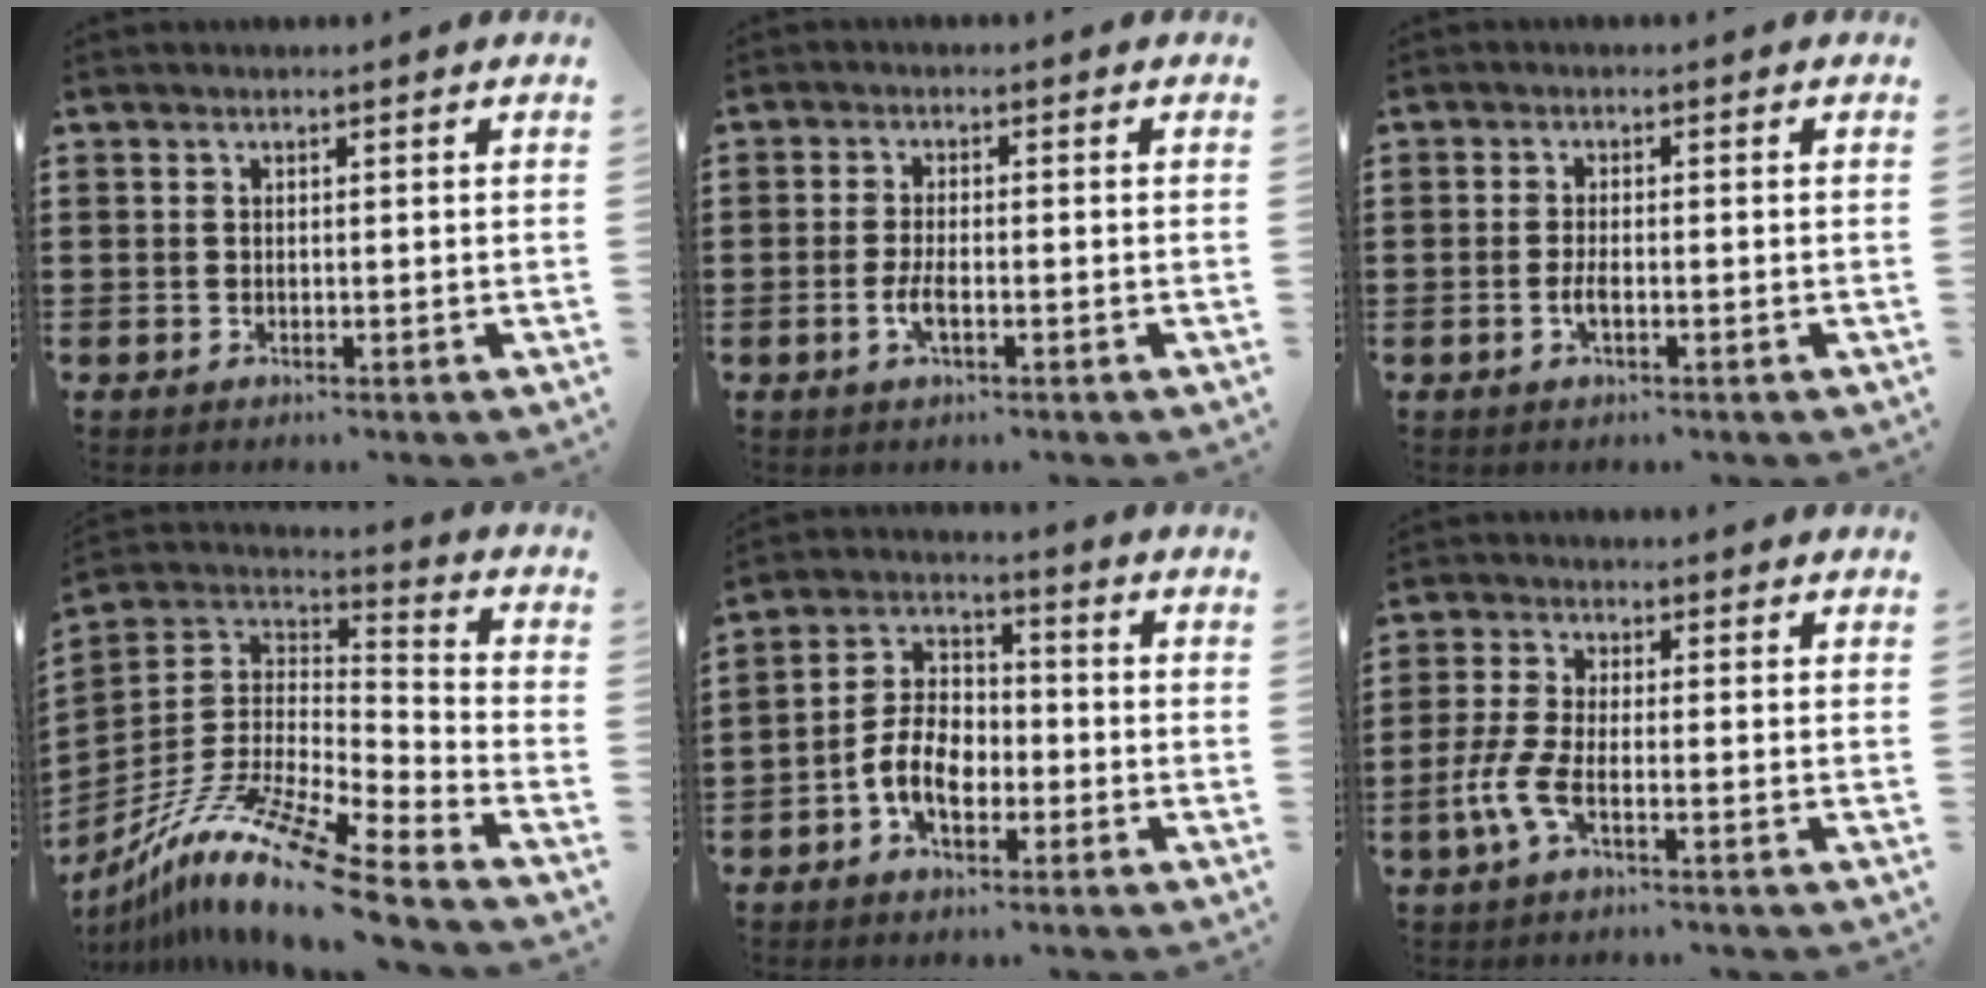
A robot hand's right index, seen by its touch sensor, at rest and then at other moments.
{"total": 2.9, "force": [-1.0, 0.8, 2.6], "torque": [-0.060, -0.005, -0.022]}
{"total": 2.1, "force": [-0.7, 0.5, 1.9], "torque": [-0.041, -0.004, -0.014]}
{"total": 13.6, "force": [-10.5, 0.8, 8.6], "torque": [-0.178, 0.004, -0.206]}
{"total": 7.3, "force": [-2.6, 4.5, 5.1], "torque": [-0.125, 0.005, -0.057]}
{"total": 4.8, "force": [-2.1, 1.3, 4.1], "torque": [-0.104, -0.011, -0.045]}